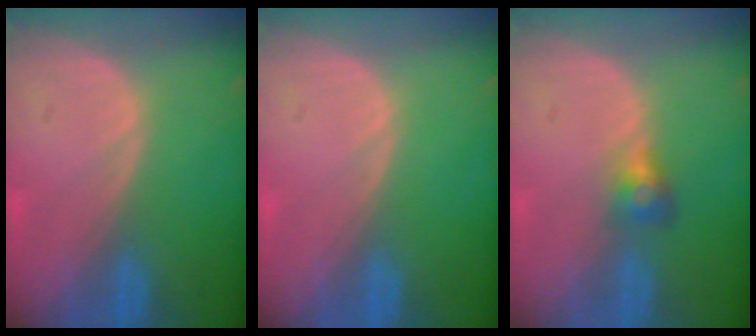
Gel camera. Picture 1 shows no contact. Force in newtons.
{"total": 0.0}
{"total": 2.8, "press": 2.7, "slide": 0.9}